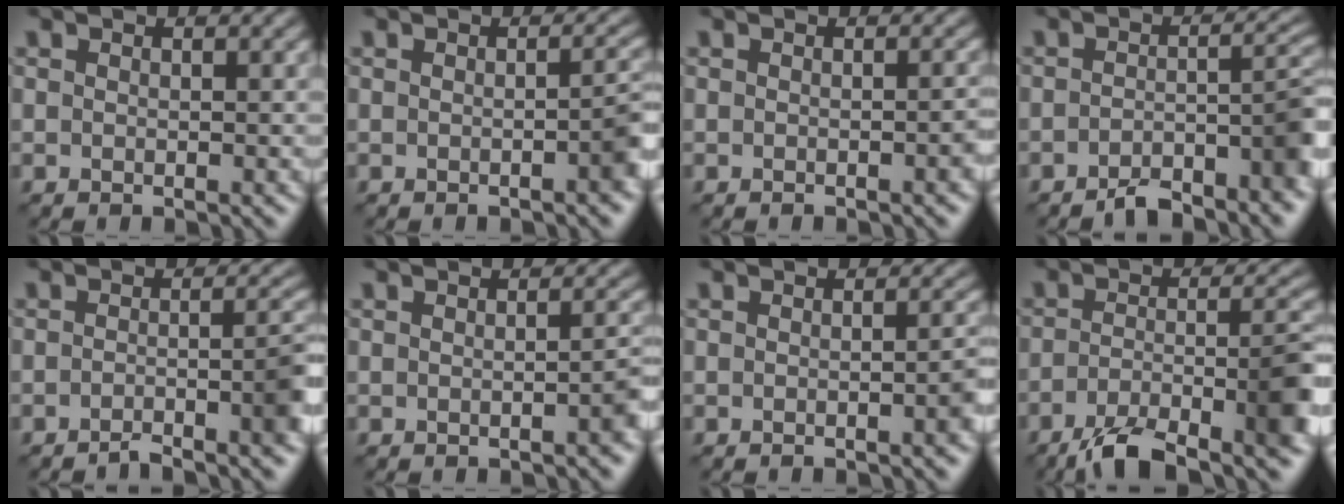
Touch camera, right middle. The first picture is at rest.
{"total": 2.3, "force": [-0.7, 0.5, 2.2], "torque": [-0.022, 0.008, -0.012]}
{"total": 1.1, "force": [-0.6, 0.2, 0.9], "torque": [-0.009, 0.002, -0.009]}
{"total": 5.9, "force": [-3.8, 1.7, 4.1], "torque": [-0.053, 0.008, -0.065]}
{"total": 4.1, "force": [-2.4, 0.9, 3.1], "torque": [-0.036, 0.006, -0.048]}
{"total": 1.7, "force": [-0.7, 0.4, 1.5], "torque": [-0.017, 0.006, -0.011]}
{"total": 1.9, "force": [-0.8, 0.4, 1.7], "torque": [-0.014, 0.006, -0.014]}
{"total": 8.7, "force": [-5.2, 2.3, 6.6], "torque": [-0.108, 0.001, -0.092]}